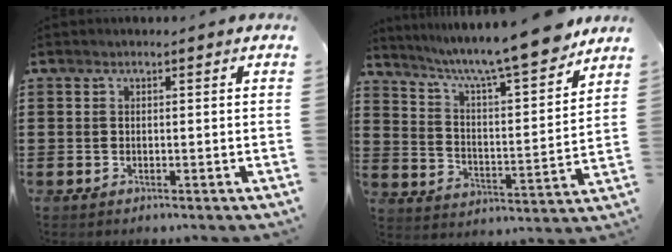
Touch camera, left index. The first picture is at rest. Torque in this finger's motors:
{"motor_torque": [1.08, -1.05, 0.41, 0.21]}